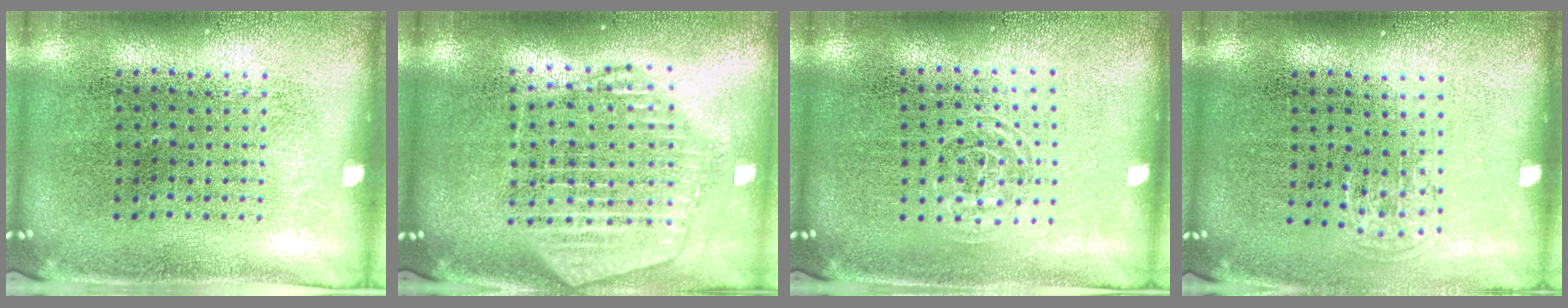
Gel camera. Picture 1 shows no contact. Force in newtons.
{"total": 2.0, "press": 1.8, "slide": 0.8}
{"total": 0.7, "press": 0.5, "slide": 0.6}
{"total": 0.7, "press": 0.5, "slide": 0.4}